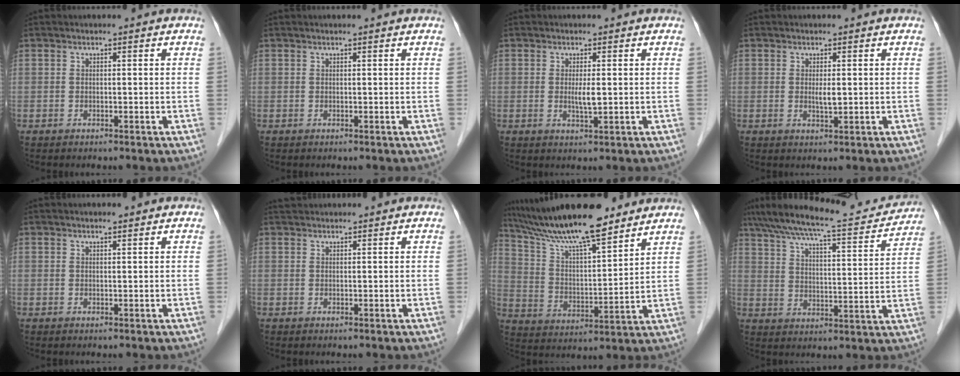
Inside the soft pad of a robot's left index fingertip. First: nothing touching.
{"total": 1.1, "force": [0.9, 0.0, 0.5], "torque": [-0.007, 0.015, 0.017]}
{"total": 2.3, "force": [0.1, 0.2, 2.2], "torque": [-0.046, -0.005, 0.004]}
{"total": 1.6, "force": [0.2, 0.3, 1.6], "torque": [-0.032, -0.004, 0.006]}
{"total": 1.0, "force": [0.9, 0.1, 0.5], "torque": [-0.010, 0.003, 0.017]}
{"total": 2.7, "force": [2.6, 0.5, 0.5], "torque": [-0.006, 0.033, 0.045]}
{"total": 16.7, "force": [14.1, 2.1, 8.7], "torque": [-0.156, 0.013, 0.249]}
{"total": 19.5, "force": [18.0, 1.6, 7.2], "torque": [-0.130, -0.003, 0.258]}